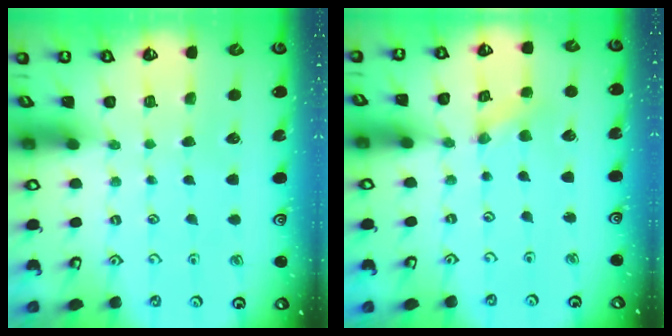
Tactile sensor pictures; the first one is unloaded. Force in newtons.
{"total": 0.0}